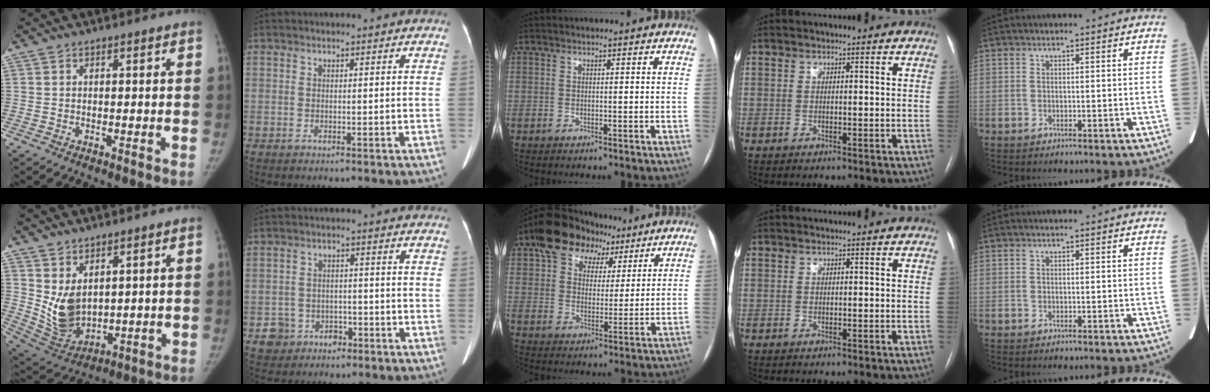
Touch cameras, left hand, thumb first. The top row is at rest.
{"thumb": {"total": 9.3, "force": [2.8, 6.1, 6.5], "torque": [-0.099, -0.032, 0.080]}, "index": {"total": 4.3, "force": [-2.4, 3.6, 0.2], "torque": [0.003, 0.006, -0.031]}, "middle": {"total": 11.2, "force": [6.9, 7.3, 5.0], "torque": [-0.078, 0.041, 0.111]}}